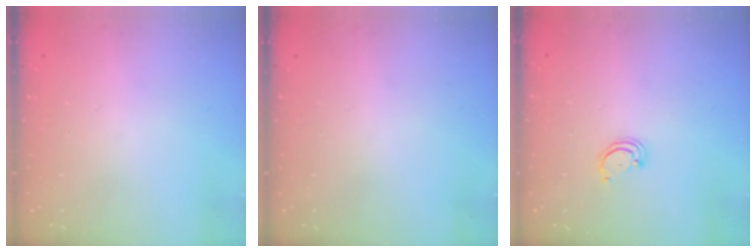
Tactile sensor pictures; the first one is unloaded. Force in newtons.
{"total": 0.0}
{"total": 2.4, "press": 2.4, "slide": 0.2}